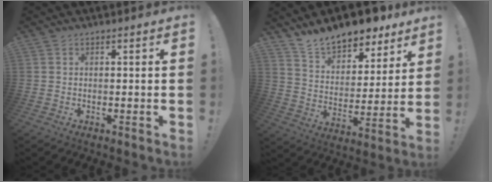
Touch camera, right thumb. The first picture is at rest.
{"total": 13.7, "force": [12.0, 5.1, 4.3], "torque": [-0.082, -0.091, 0.217]}